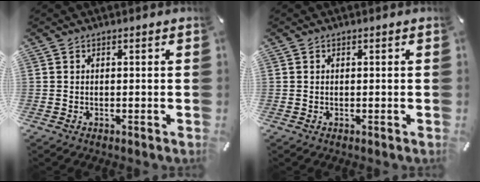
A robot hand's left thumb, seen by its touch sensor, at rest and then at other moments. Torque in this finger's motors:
{"motor_torque": [-0.05, 0.15, -0.03, -0.09, 0.02]}